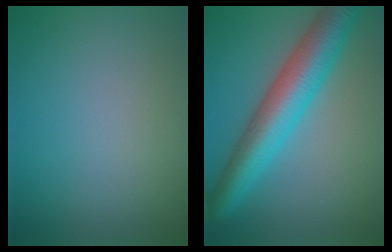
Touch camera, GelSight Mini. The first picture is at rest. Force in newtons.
{"total": 7.7, "press": 7.7, "slide": 0.2}